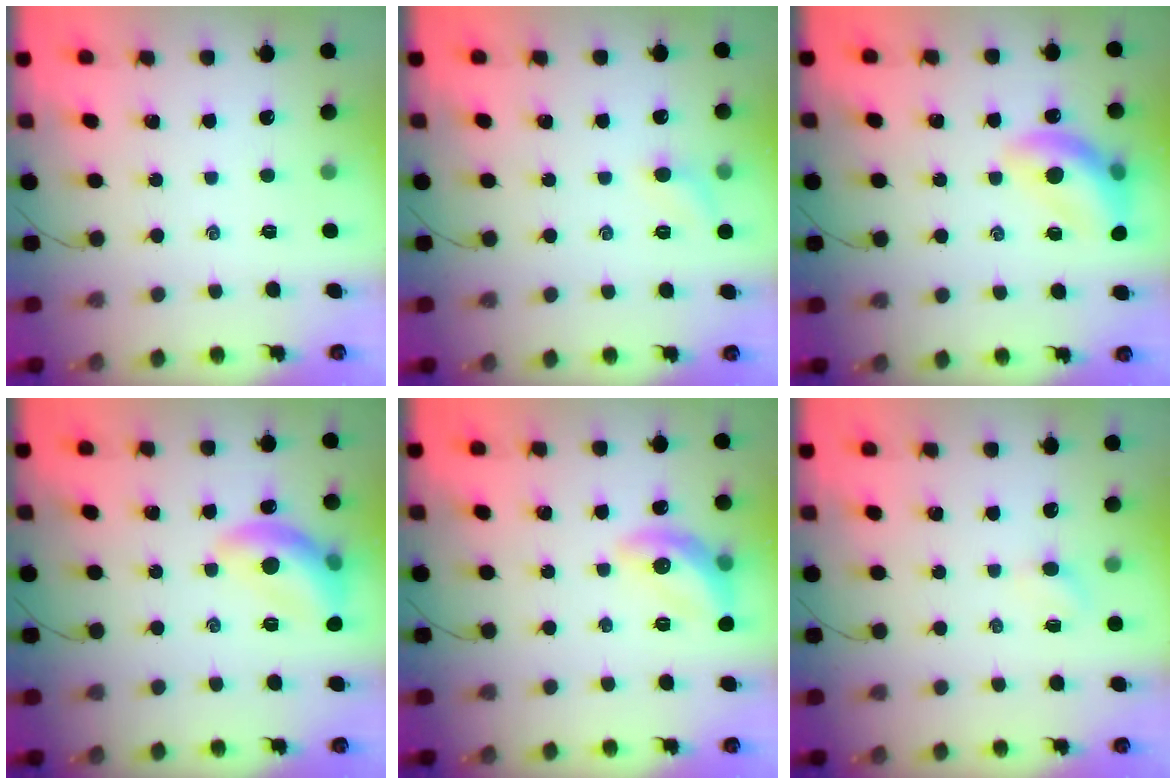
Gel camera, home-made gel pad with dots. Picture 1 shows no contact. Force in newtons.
{"total": 5.7, "press": 5.4, "slide": 1.7}
{"total": 15.7, "press": 15.4, "slide": 3.3}
{"total": 12.5, "press": 12.4, "slide": 1.0}
{"total": 12.7, "press": 12.7, "slide": 0.9}
{"total": 1.6, "press": 1.5, "slide": 0.6}